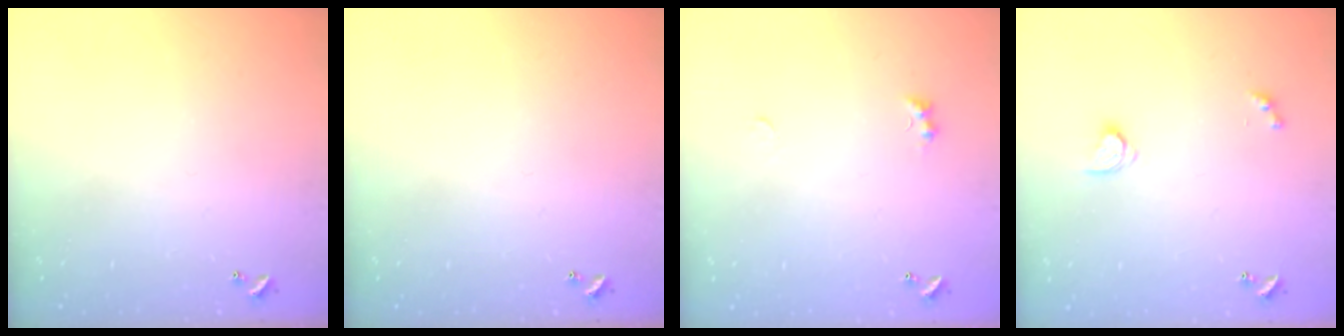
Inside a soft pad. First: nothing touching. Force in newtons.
{"total": 0.0}
{"total": 1.4, "press": 1.3, "slide": 0.5}
{"total": 2.8, "press": 2.8, "slide": 0.3}